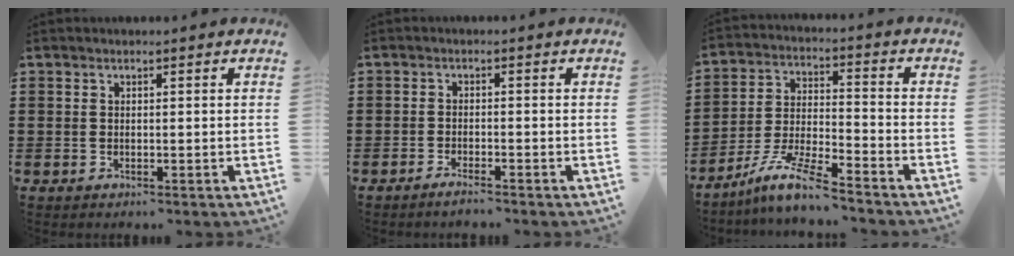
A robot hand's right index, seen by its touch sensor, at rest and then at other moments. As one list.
[{"total": 1.5, "force": [-1.4, -0.2, 0.5], "torque": [-0.011, -0.004, -0.026]}, {"total": 8.8, "force": [-7.4, 0.3, 4.8], "torque": [-0.106, -0.002, -0.147]}]